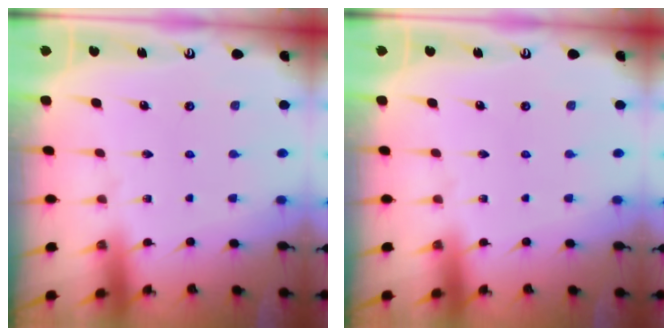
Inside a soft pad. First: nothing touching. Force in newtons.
{"total": 0.0}